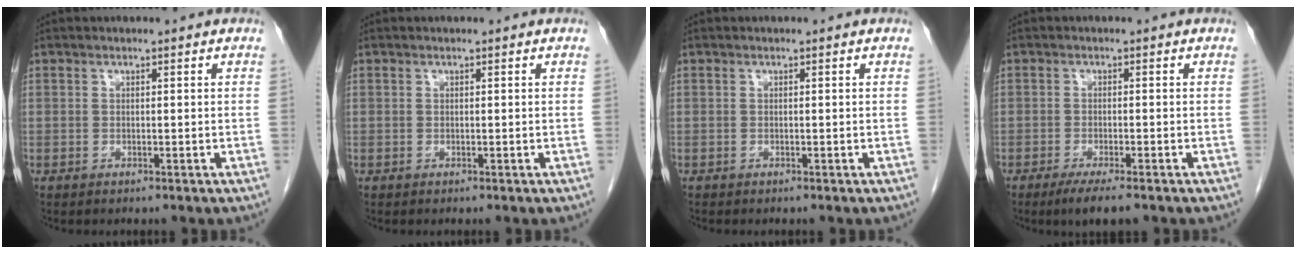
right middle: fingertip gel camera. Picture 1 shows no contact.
{"total": 0.0}
{"total": 0.0}
{"total": 4.9, "force": [-3.5, 0.6, 3.4], "torque": [-0.052, -0.012, -0.052]}